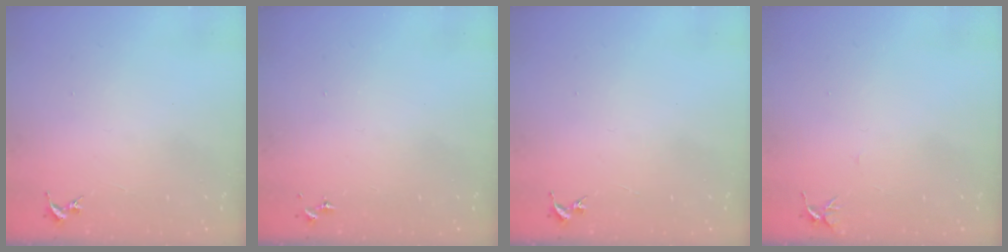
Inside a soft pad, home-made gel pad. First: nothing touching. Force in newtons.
{"total": 0.0}
{"total": 0.0}
{"total": 4.5, "press": 4.5, "slide": 0.4}